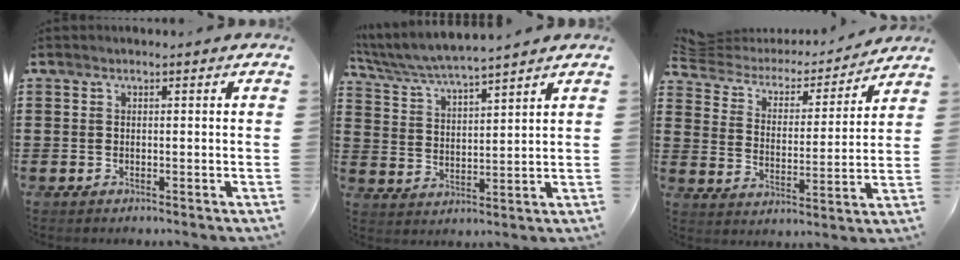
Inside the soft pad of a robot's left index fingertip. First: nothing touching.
{"total": 4.9, "force": [4.7, -0.3, 1.4], "torque": [-0.048, -0.030, 0.078]}
{"total": 3.8, "force": [3.3, 1.7, 1.0], "torque": [-0.045, -0.021, 0.048]}